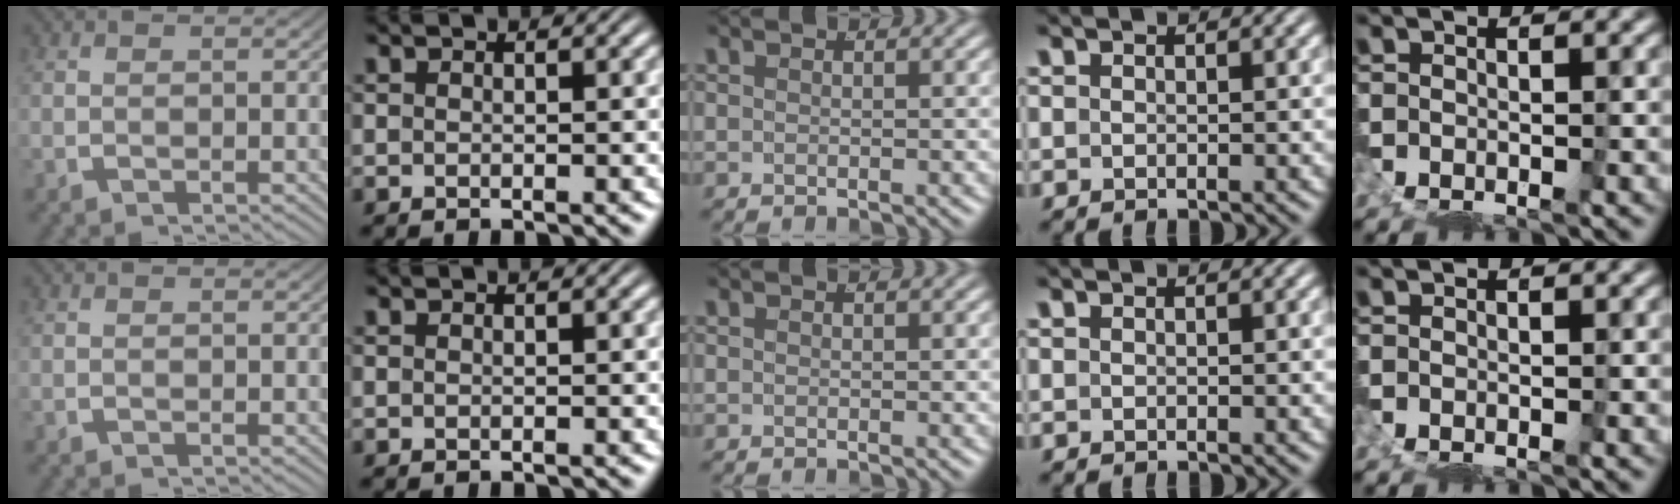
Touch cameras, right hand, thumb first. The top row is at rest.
{}